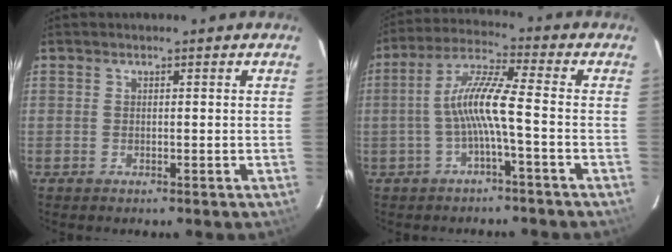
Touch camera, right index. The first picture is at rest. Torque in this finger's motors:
{"motor_torque": [1.40, -0.50, 0.92, 0.21]}